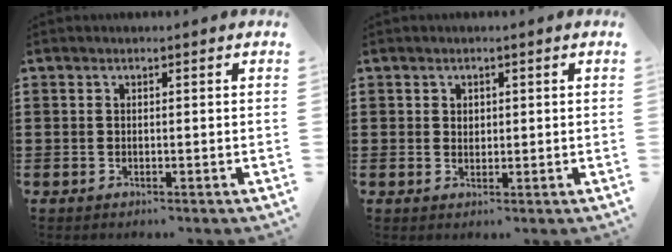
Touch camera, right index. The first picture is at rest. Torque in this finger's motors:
{"motor_torque": [-0.57, 1.21, -0.04, 0.00]}